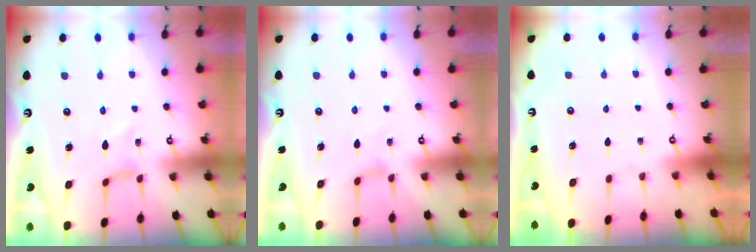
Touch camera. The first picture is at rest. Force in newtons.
{"total": 2.3, "press": 2.2, "slide": 0.5}
{"total": 0.0}